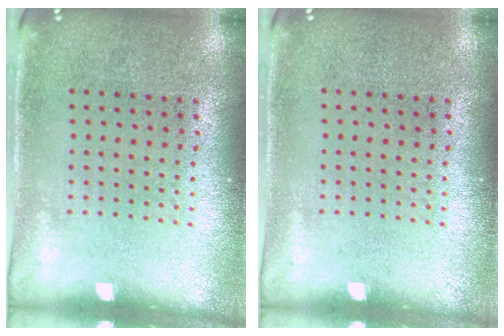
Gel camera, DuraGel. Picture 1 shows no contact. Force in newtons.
{"total": 0.0}